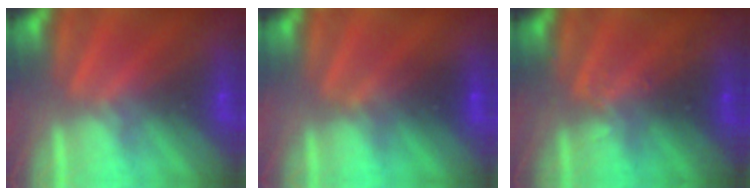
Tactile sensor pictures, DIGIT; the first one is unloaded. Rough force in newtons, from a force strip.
{"total": 2.7}
{"total": 2.4}